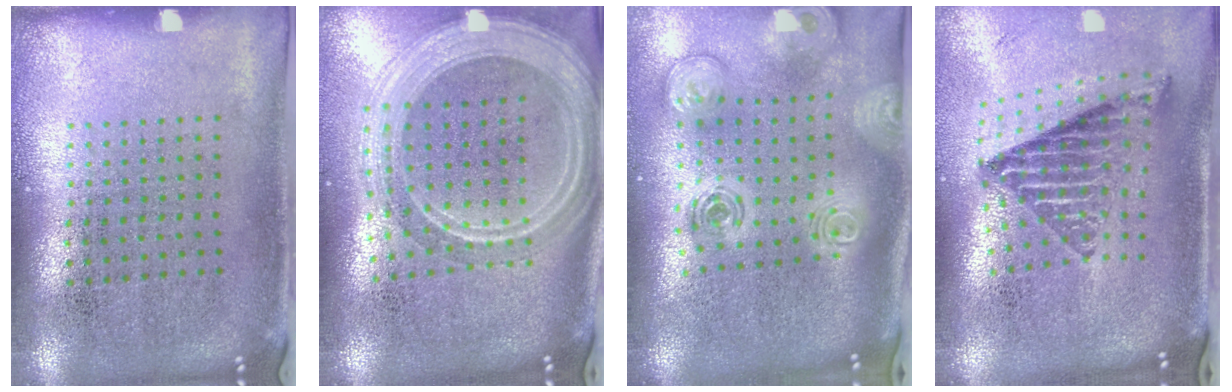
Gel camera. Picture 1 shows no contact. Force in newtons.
{"total": 2.9, "press": 2.4, "slide": 1.7}
{"total": 2.6, "press": 1.9, "slide": 1.8}
{"total": 1.8, "press": 1.4, "slide": 1.1}